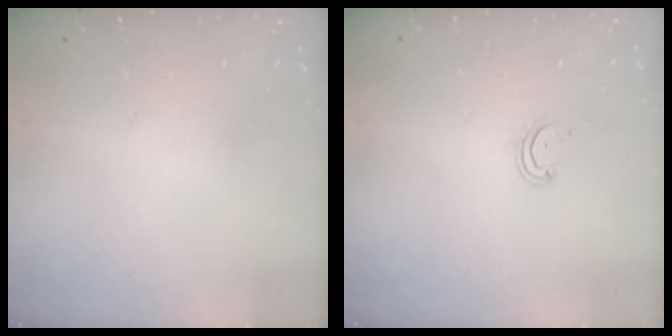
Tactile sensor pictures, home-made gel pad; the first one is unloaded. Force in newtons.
{"total": 2.5, "press": 2.5, "slide": 0.2}